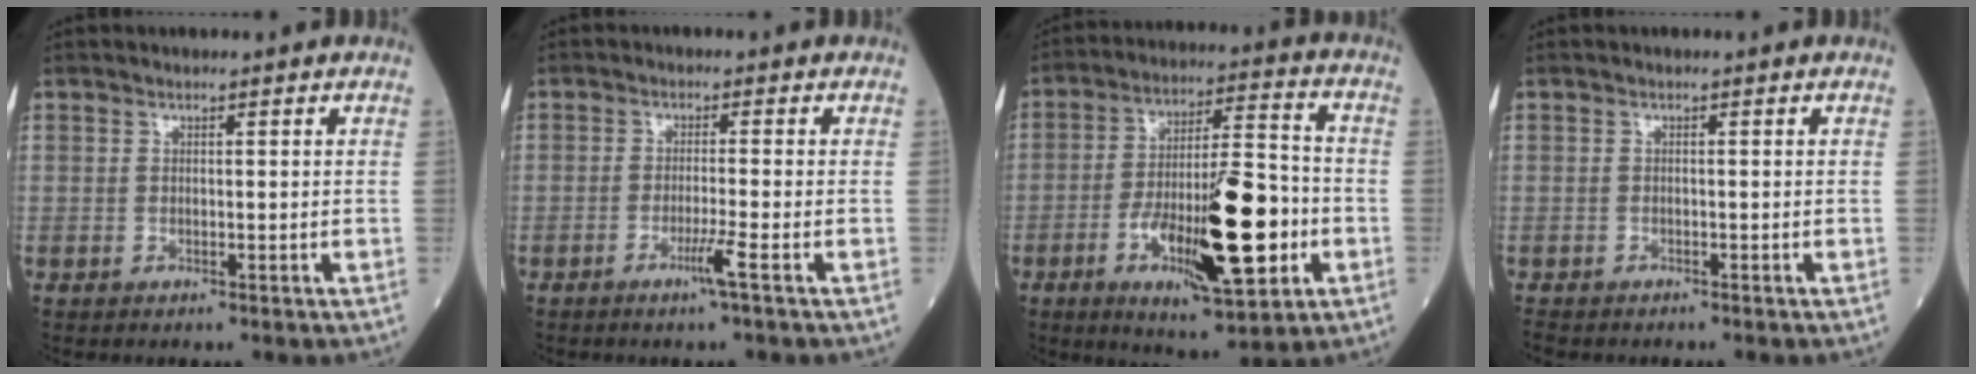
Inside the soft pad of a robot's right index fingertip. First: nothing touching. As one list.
[{"total": 3.0, "force": [-1.5, -0.7, 2.4], "torque": [-0.049, -0.007, -0.032]}, {"total": 17.5, "force": [-5.0, 3.9, 16.3], "torque": [-0.276, -0.004, -0.076]}, {"total": 2.3, "force": [-2.0, 0.7, 0.8], "torque": [-0.014, -0.006, -0.028]}]